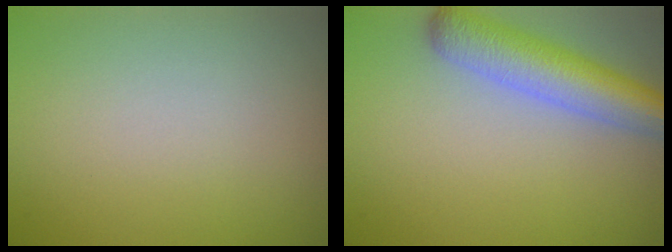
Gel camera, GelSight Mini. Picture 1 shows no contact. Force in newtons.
{"total": 5.8, "press": 5.8, "slide": 0.2}